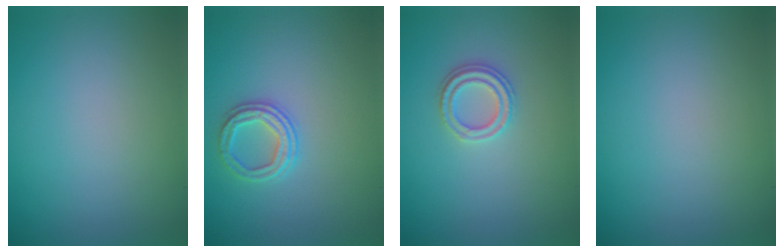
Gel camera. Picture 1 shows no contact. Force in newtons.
{"total": 2.5, "press": 2.3, "slide": 1.0}
{"total": 2.3, "press": 2.2, "slide": 0.8}
{"total": 0.0}